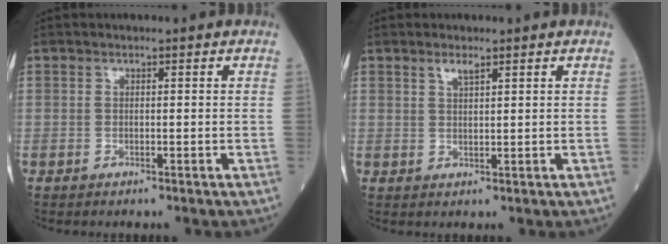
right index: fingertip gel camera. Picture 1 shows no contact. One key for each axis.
{"total": 1.7, "fx": 1.3, "fy": 0.2, "fz": 1.2, "tx": -0.025, "ty": 0.001, "tz": 0.025}